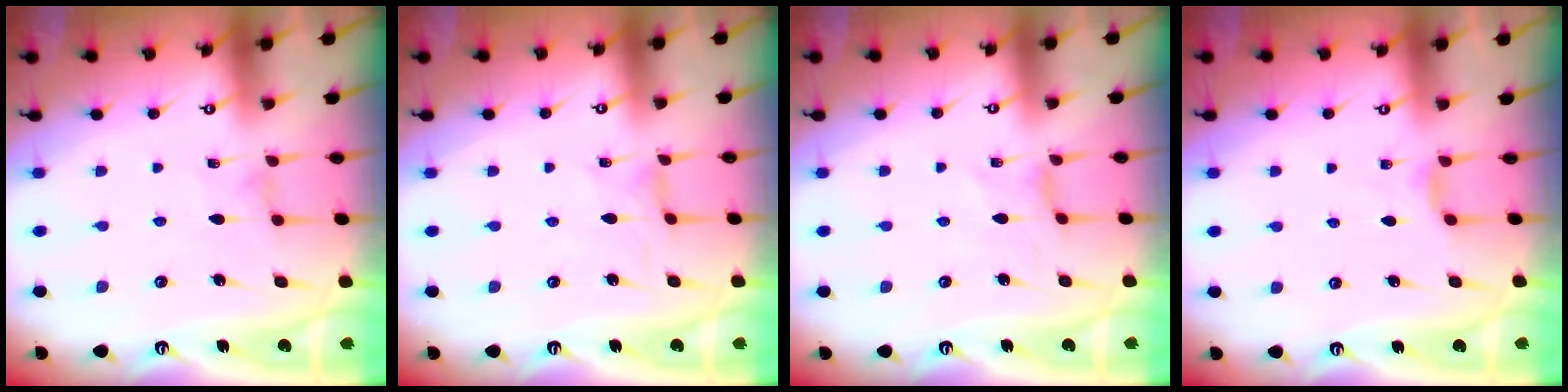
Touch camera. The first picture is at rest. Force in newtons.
{"total": 0.0}
{"total": 1.6, "press": 1.5, "slide": 0.4}
{"total": 2.7, "press": 2.6, "slide": 0.5}